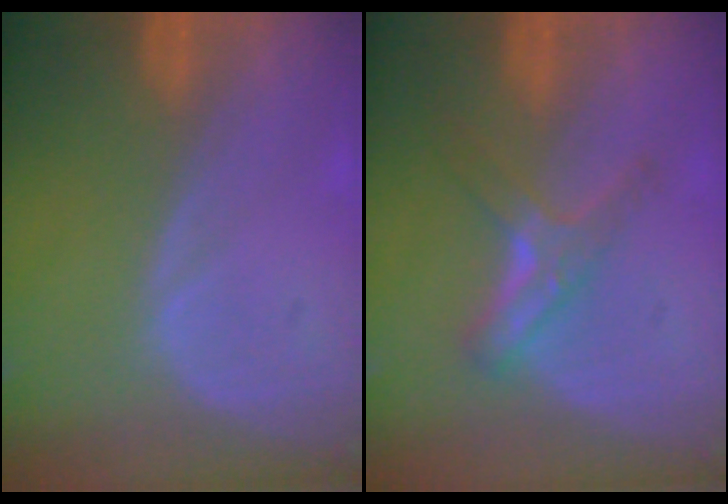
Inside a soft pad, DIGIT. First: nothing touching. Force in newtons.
{"total": 5.6, "press": 4.9, "slide": 2.6}